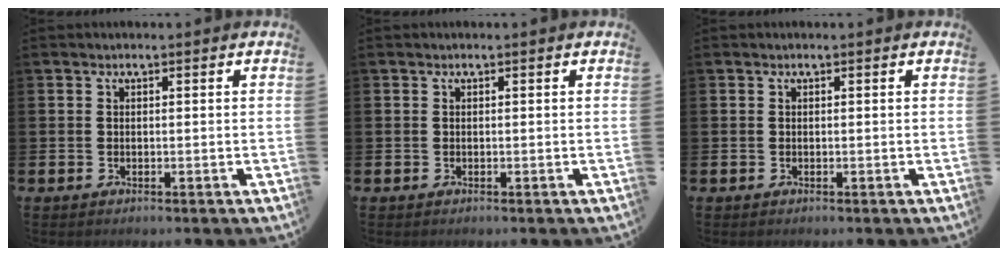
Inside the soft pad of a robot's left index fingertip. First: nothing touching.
{"total": 0.0}
{"total": 0.0}